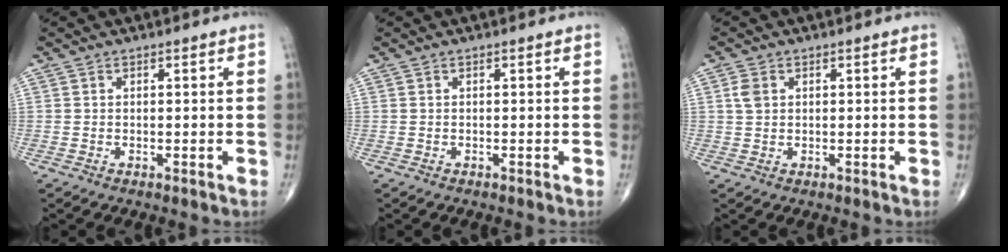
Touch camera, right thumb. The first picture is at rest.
{"total": 0.0}
{"total": 2.5, "force": [0.8, 1.9, 1.5], "torque": [-0.027, 0.003, 0.017]}